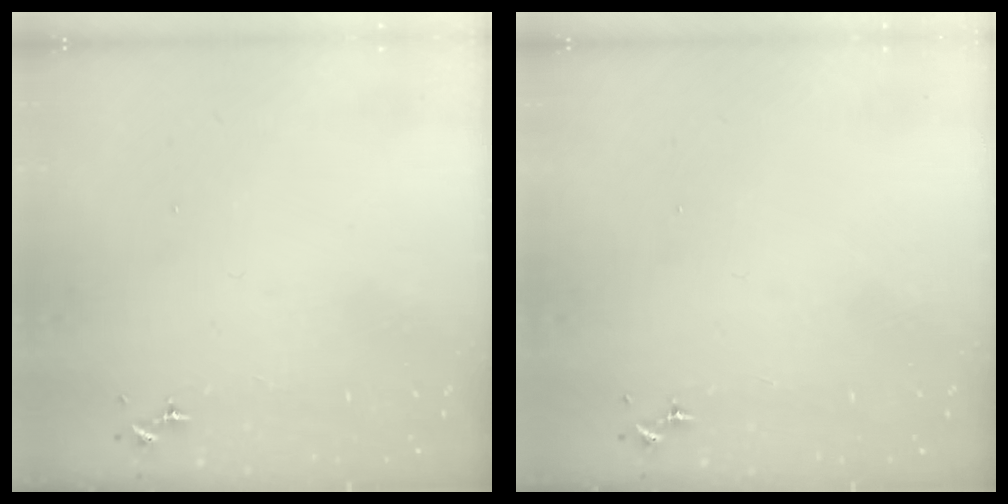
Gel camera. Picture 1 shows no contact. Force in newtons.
{"total": 0.0}